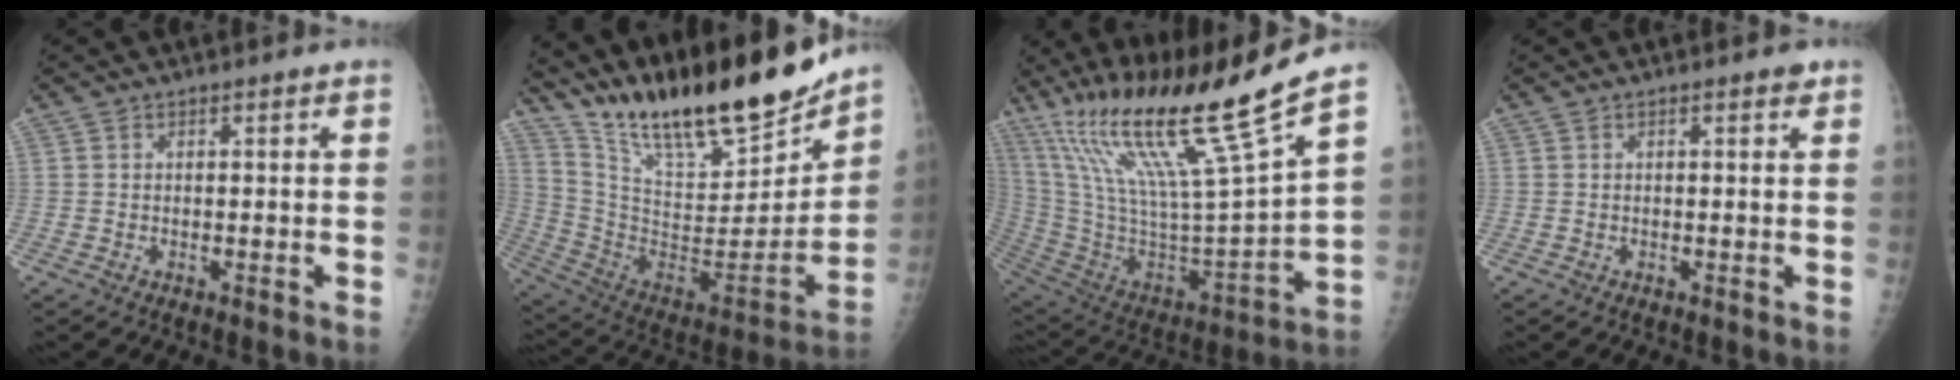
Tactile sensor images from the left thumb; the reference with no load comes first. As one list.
[{"total": 27.1, "force": [22.1, 6.7, 14.2], "torque": [-0.206, -0.107, 0.371]}, {"total": 25.6, "force": [18.1, 0.5, 18.0], "torque": [-0.312, -0.077, 0.341]}, {"total": 1.0, "force": [0.6, 0.4, 0.6], "torque": [-0.004, -0.001, 0.004]}]